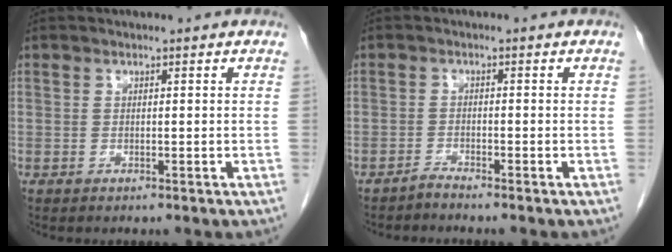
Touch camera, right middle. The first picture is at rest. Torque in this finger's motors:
{"motor_torque": [-0.29, 0.28, -0.08, -0.01]}